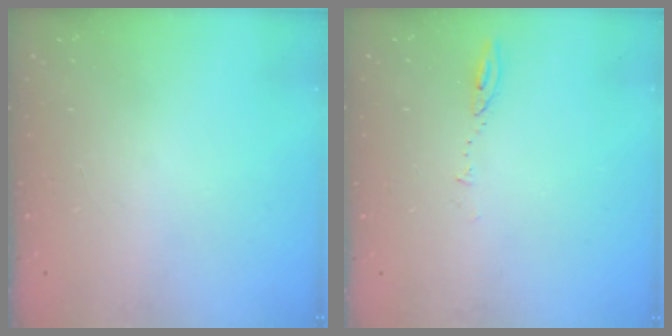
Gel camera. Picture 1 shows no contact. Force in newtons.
{"total": 4.5, "press": 4.4, "slide": 0.6}